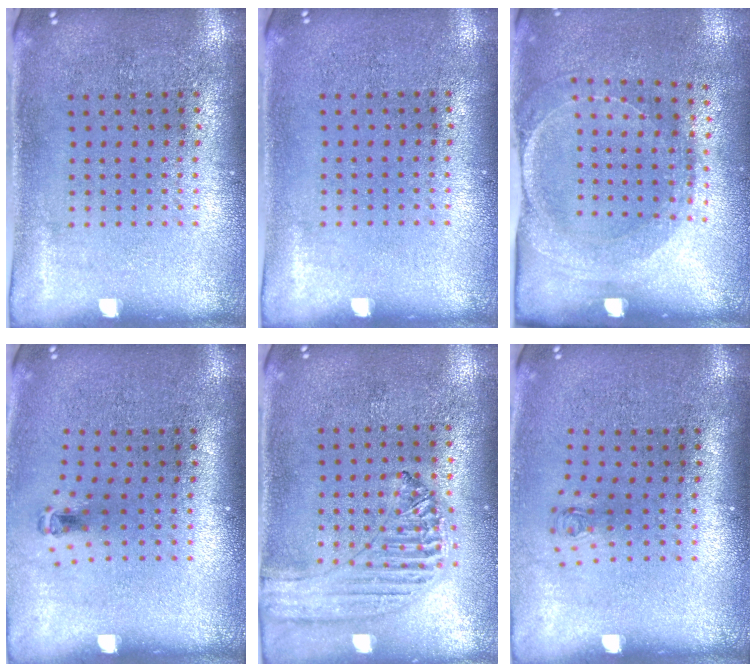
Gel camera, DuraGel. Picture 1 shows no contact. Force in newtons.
{"total": 0.0}
{"total": 1.6, "press": 1.5, "slide": 0.6}
{"total": 0.7, "press": 0.4, "slide": 0.6}
{"total": 1.3, "press": 1.3, "slide": 0.1}
{"total": 0.7, "press": 0.3, "slide": 0.7}